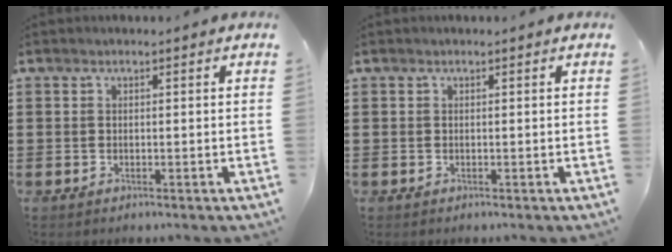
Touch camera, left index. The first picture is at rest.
{"total": 0.0}